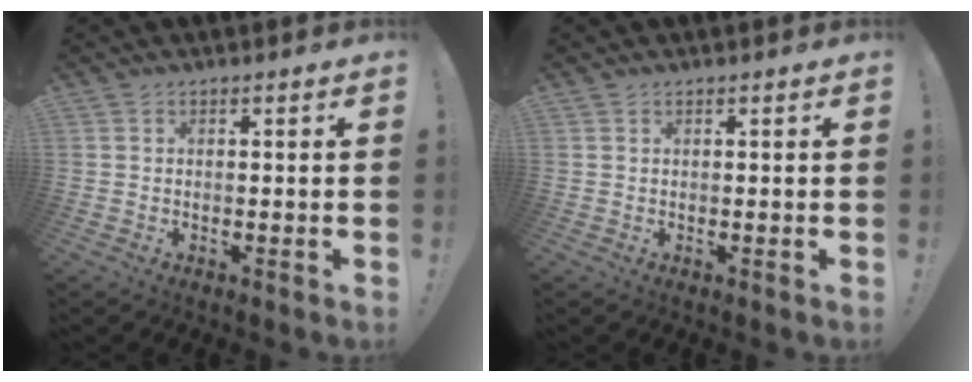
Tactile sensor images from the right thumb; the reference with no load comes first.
{"total": 0.0}